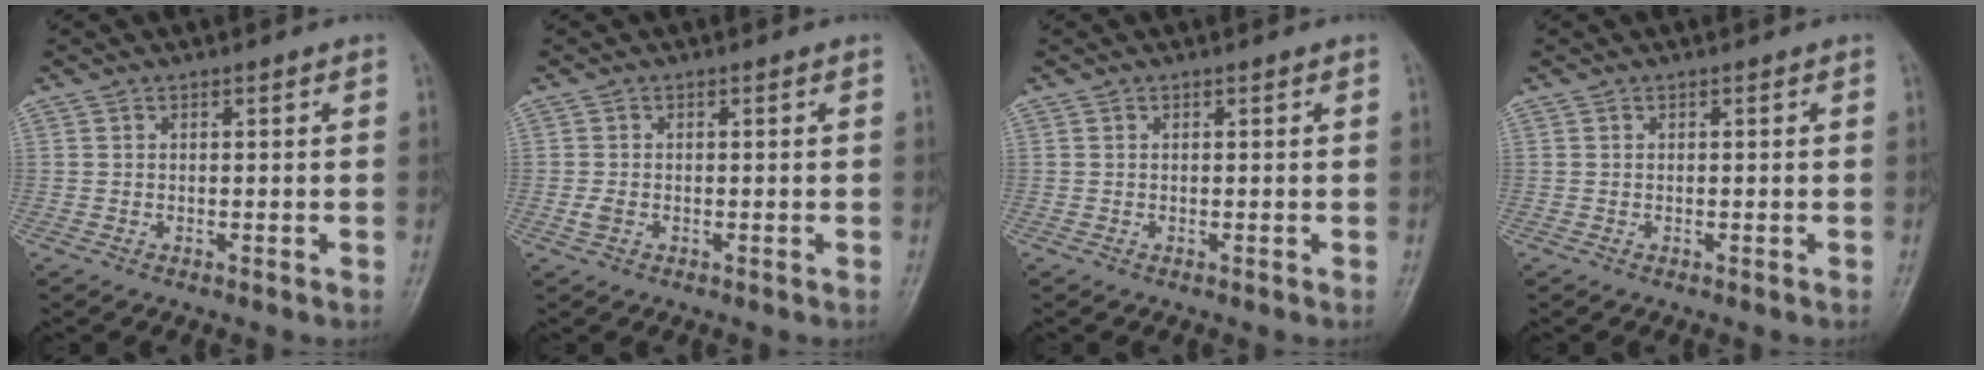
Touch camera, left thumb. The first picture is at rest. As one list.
[{"total": 1.6, "force": [-0.3, 1.1, 1.1], "torque": [-0.025, 0.001, -0.005]}, {"total": 0.0}, {"total": 0.0}]